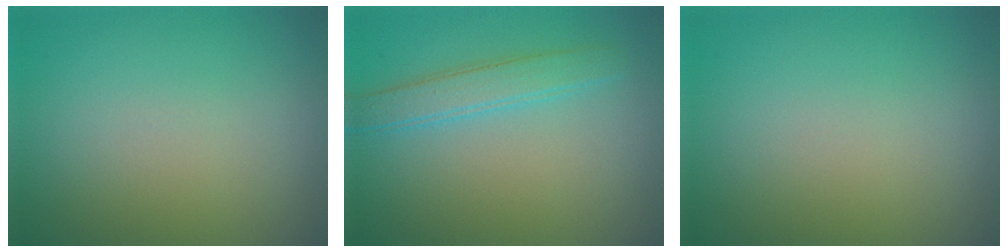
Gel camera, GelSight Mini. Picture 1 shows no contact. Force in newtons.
{"total": 2.6, "press": 2.6, "slide": 0.1}
{"total": 0.0}